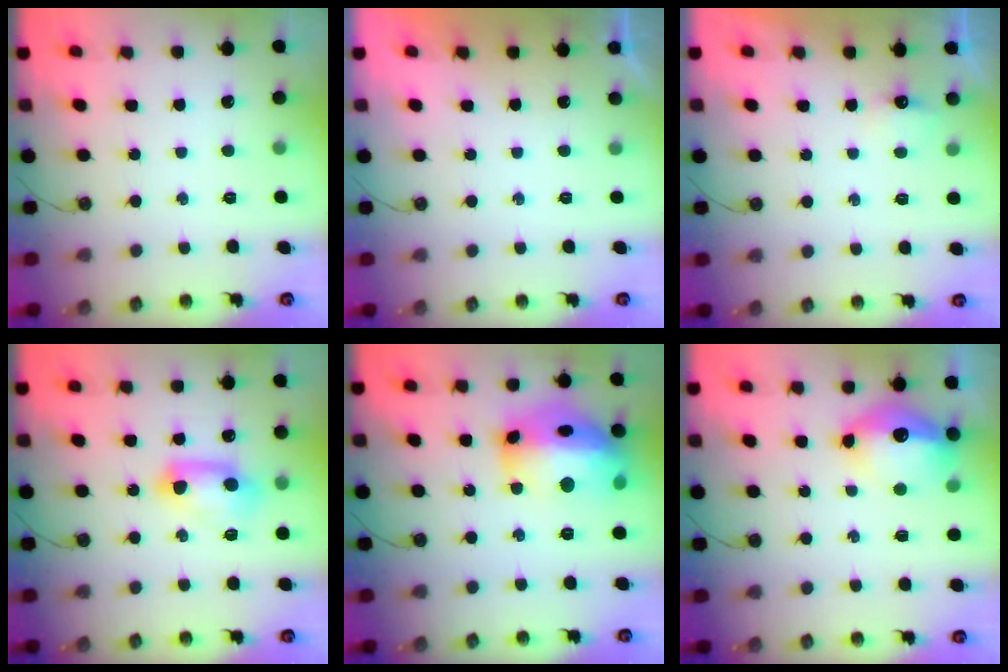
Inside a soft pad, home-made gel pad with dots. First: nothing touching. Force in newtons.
{"total": 0.0}
{"total": 4.2, "press": 4.1, "slide": 0.5}
{"total": 10.9, "press": 10.4, "slide": 3.4}
{"total": 21.9, "press": 21.8, "slide": 2.0}
{"total": 13.4, "press": 13.3, "slide": 1.5}